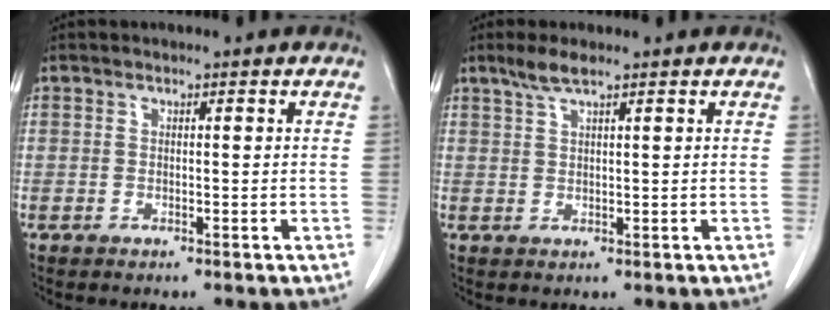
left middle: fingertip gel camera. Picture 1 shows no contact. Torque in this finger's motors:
{"motor_torque": [0.19, -0.15, -0.01, 0.00]}